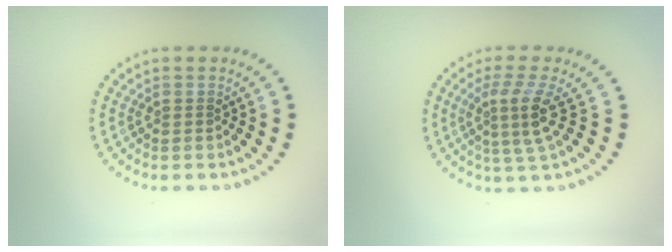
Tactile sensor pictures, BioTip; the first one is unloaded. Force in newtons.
{"total": 3.5, "press": 2.4, "slide": 2.5}